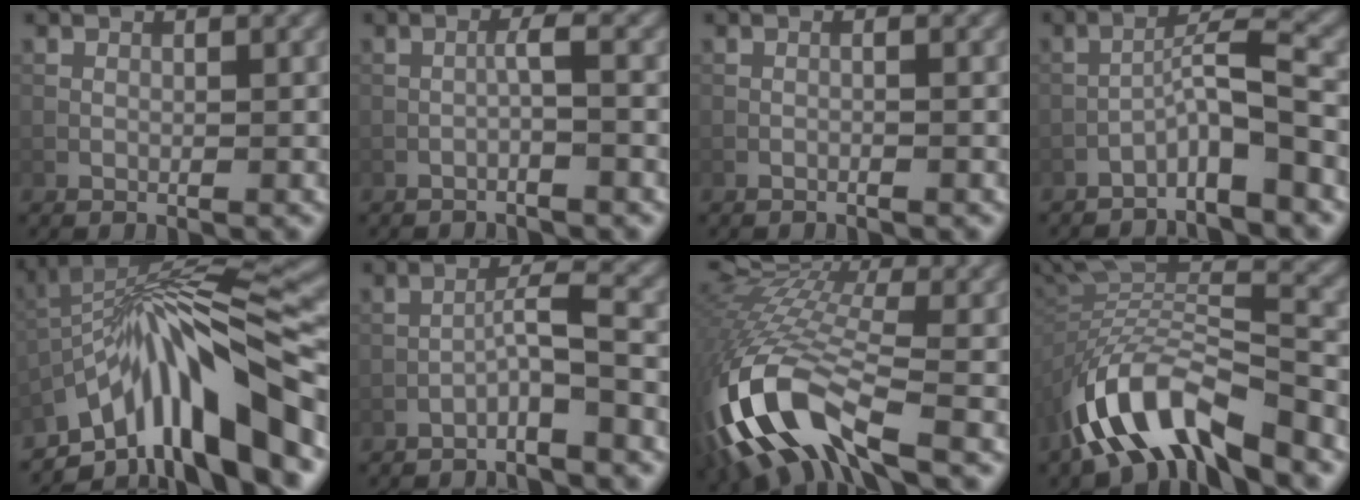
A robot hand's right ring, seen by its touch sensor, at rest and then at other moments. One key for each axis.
{"total": 1.7, "fx": -0.9, "fy": -0.1, "fz": 1.4, "tx": -0.023, "ty": 0.013, "tz": -0.023}
{"total": 0.7, "fx": -0.4, "fy": 0.0, "fz": 0.5, "tx": -0.012, "ty": 0.002, "tz": -0.014}
{"total": 4.1, "fx": -2.8, "fy": 0.2, "fz": 3.0, "tx": -0.054, "ty": 0.021, "tz": -0.054}
{"total": 12.5, "fx": -6.5, "fy": 2.9, "fz": 10.3, "tx": -0.160, "ty": 0.018, "tz": -0.106}
{"total": 2.8, "fx": -1.9, "fy": -0.1, "fz": 2.1, "tx": -0.040, "ty": 0.019, "tz": -0.039}
{"total": 13.4, "fx": -4.9, "fy": 5.8, "fz": 11.0, "tx": -0.247, "ty": -0.009, "tz": -0.095}
{"total": 10.3, "fx": -5.8, "fy": 3.7, "fz": 7.7, "tx": -0.130, "ty": 0.011, "tz": -0.115}